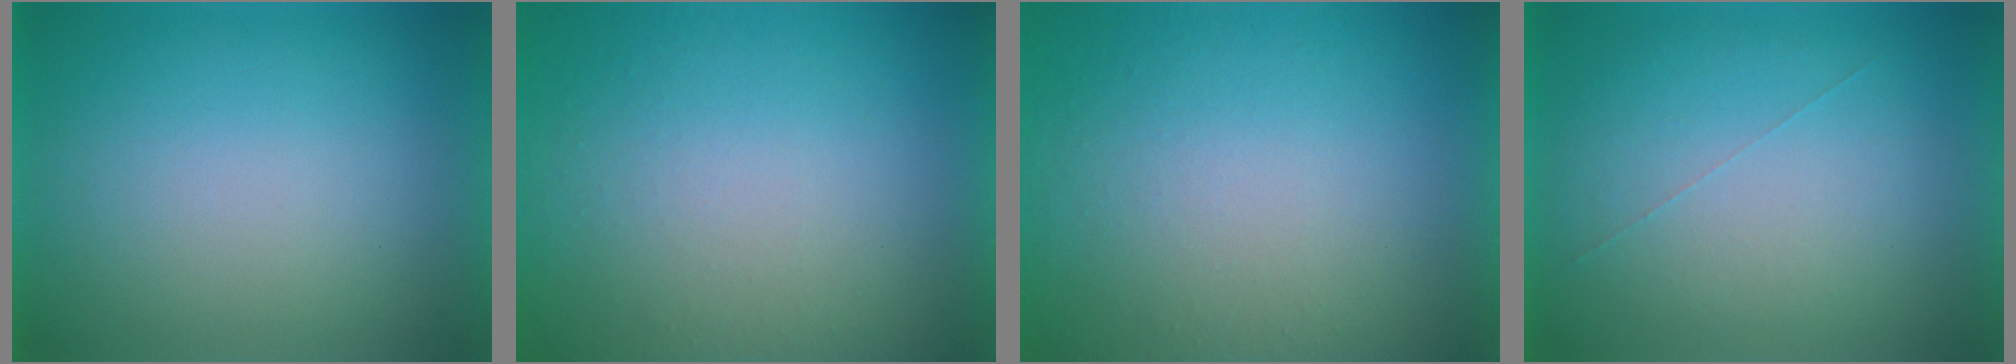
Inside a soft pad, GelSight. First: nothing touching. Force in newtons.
{"total": 9.4}
{"total": 9.5}
{"total": 1.0}